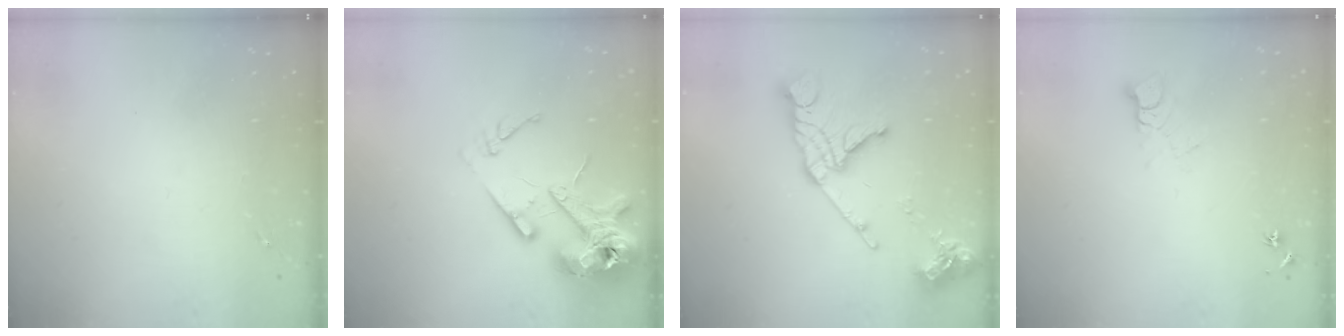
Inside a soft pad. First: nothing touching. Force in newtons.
{"total": 16.3, "press": 16.2, "slide": 2.3}
{"total": 17.0, "press": 16.9, "slide": 1.8}
{"total": 5.4, "press": 5.4, "slide": 0.5}